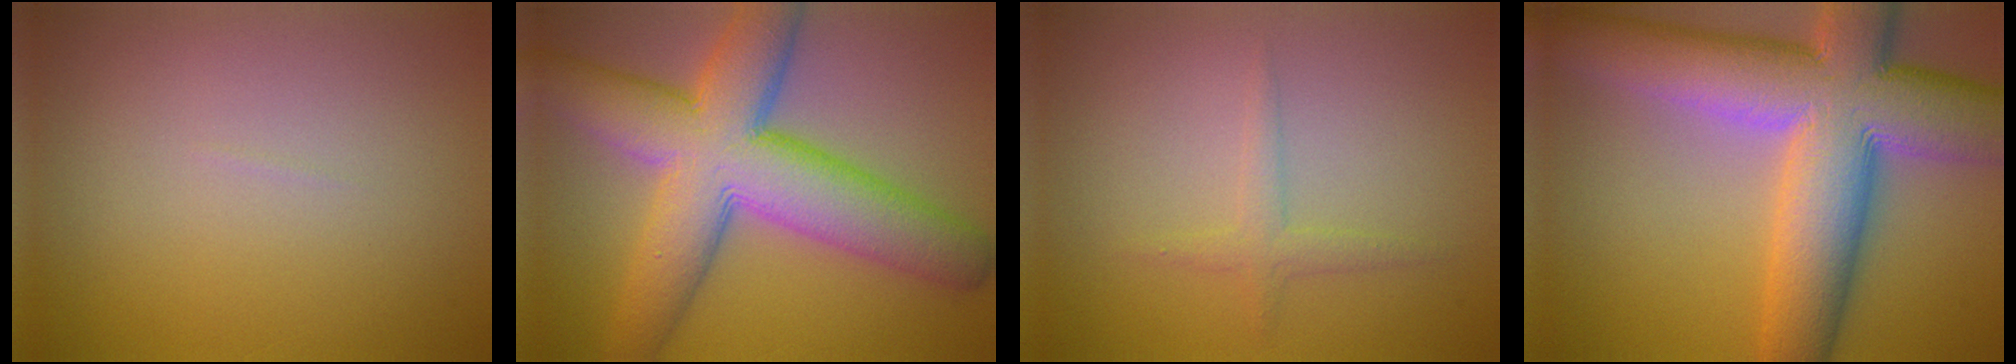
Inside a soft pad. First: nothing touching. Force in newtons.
{"total": 11.8, "press": 11.8, "slide": 0.6}
{"total": 1.4, "press": 1.4, "slide": 0.0}
{"total": 14.6, "press": 14.6, "slide": 1.0}